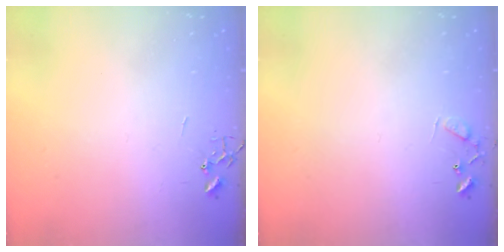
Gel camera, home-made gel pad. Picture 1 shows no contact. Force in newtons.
{"total": 5.6, "press": 5.6, "slide": 0.5}